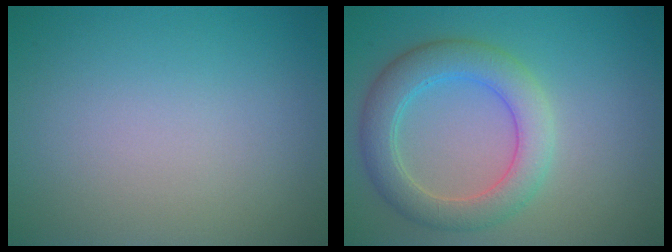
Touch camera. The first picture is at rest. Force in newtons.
{"total": 5.0, "press": 5.0, "slide": 0.2}